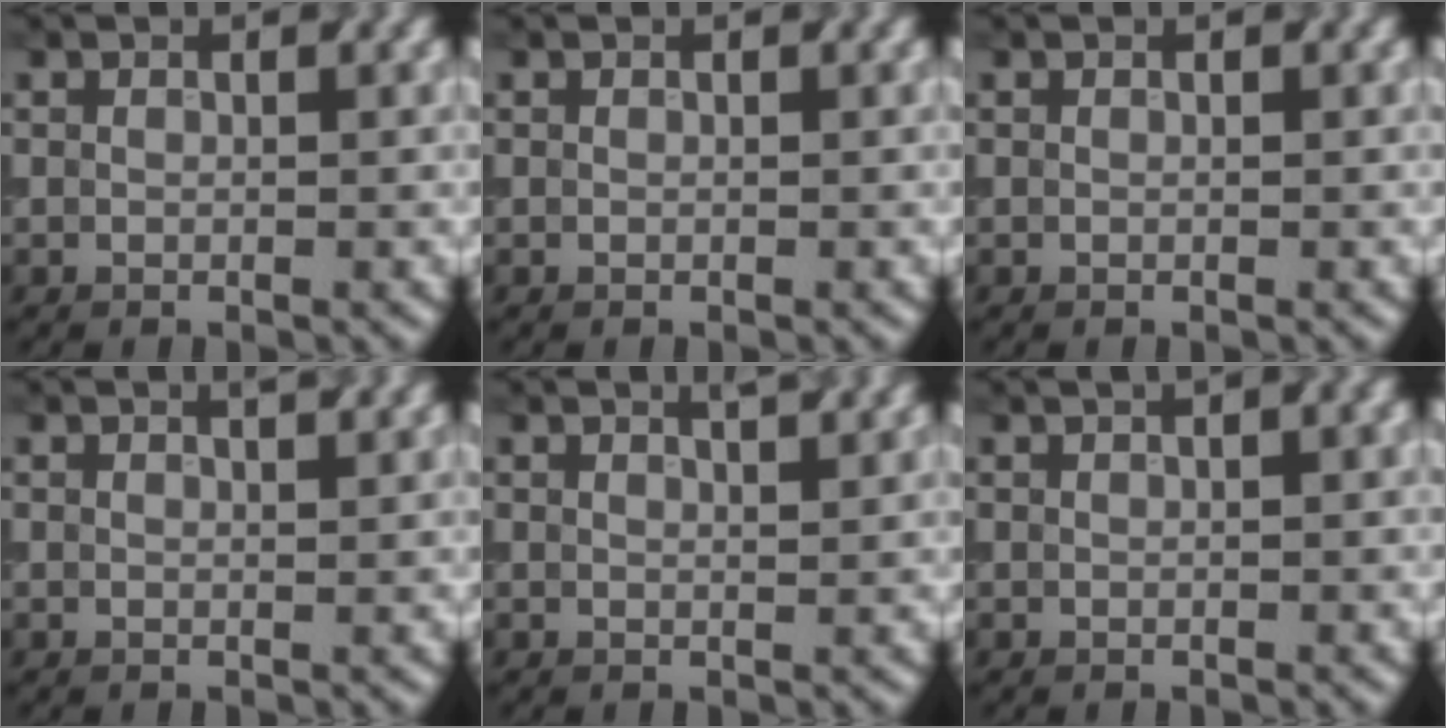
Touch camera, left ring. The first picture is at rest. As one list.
[{"total": 0.0}, {"total": 0.0}, {"total": 0.9, "force": [0.8, 0.0, 0.5], "torque": [-0.009, 0.004, 0.019]}, {"total": 1.3, "force": [1.1, -0.1, 0.7], "torque": [-0.012, 0.005, 0.025]}, {"total": 1.3, "force": [0.7, 0.5, 0.9], "torque": [-0.012, 0.007, 0.011]}]